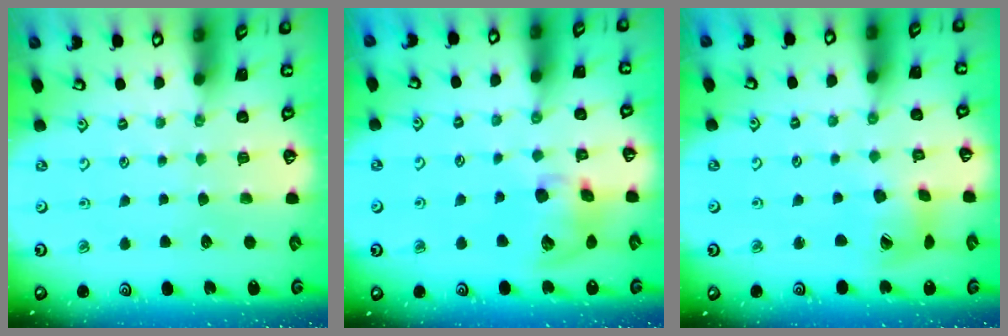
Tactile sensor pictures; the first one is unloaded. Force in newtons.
{"total": 12.8, "press": 12.6, "slide": 1.9}
{"total": 10.5, "press": 10.4, "slide": 1.3}